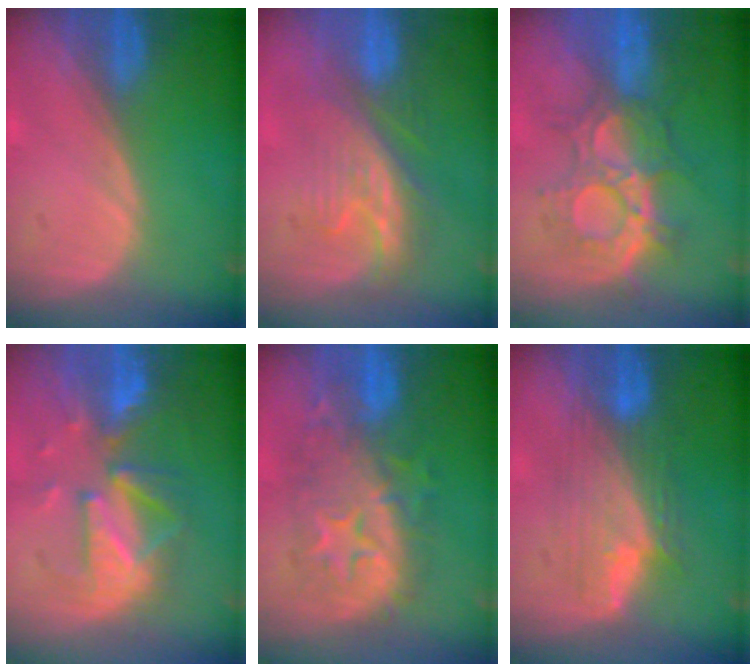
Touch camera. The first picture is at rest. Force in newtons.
{"total": 7.6, "press": 7.4, "slide": 1.7}
{"total": 8.9, "press": 8.9, "slide": 0.3}
{"total": 9.7, "press": 8.8, "slide": 4.0}
{"total": 9.9, "press": 9.9, "slide": 0.5}
{"total": 7.6, "press": 7.4, "slide": 1.5}